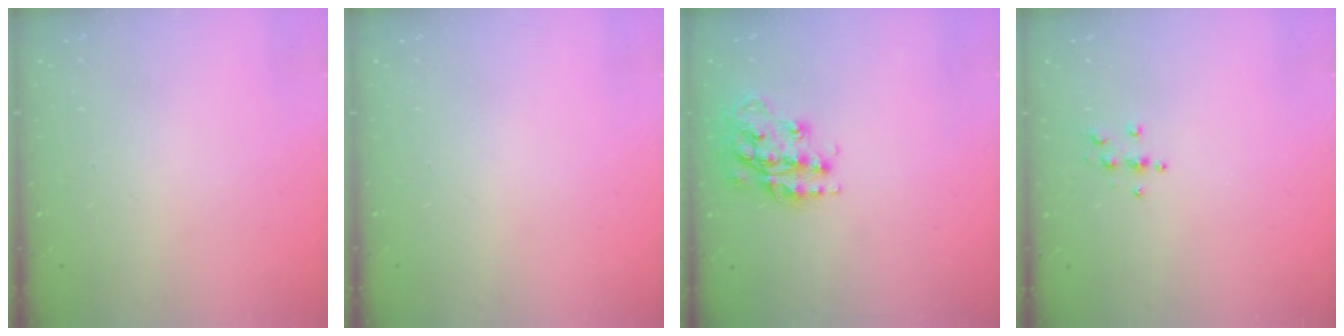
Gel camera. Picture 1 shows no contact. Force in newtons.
{"total": 0.0}
{"total": 15.2, "press": 15.2, "slide": 0.8}
{"total": 4.0, "press": 3.9, "slide": 0.4}